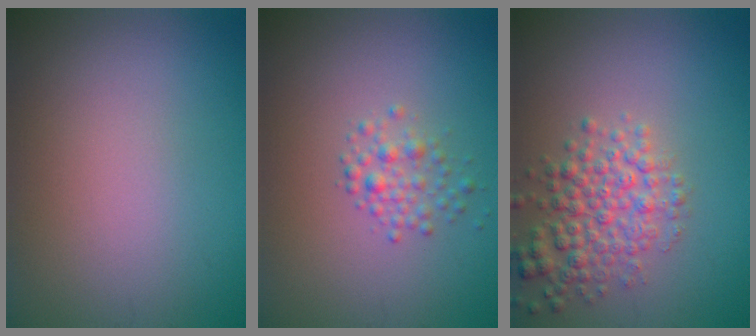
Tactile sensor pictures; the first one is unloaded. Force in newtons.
{"total": 1.8, "press": 1.8, "slide": 0.0}
{"total": 4.1, "press": 4.1, "slide": 0.1}